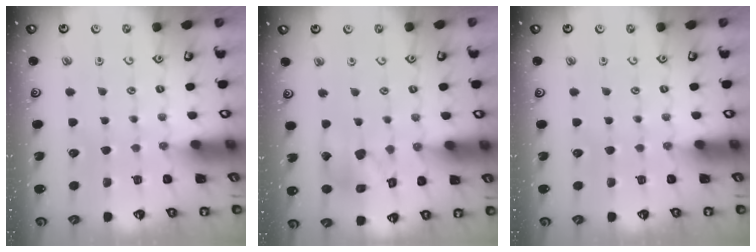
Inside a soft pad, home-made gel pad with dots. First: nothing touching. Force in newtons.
{"total": 12.7, "press": 12.5, "slide": 1.8}
{"total": 0.0}